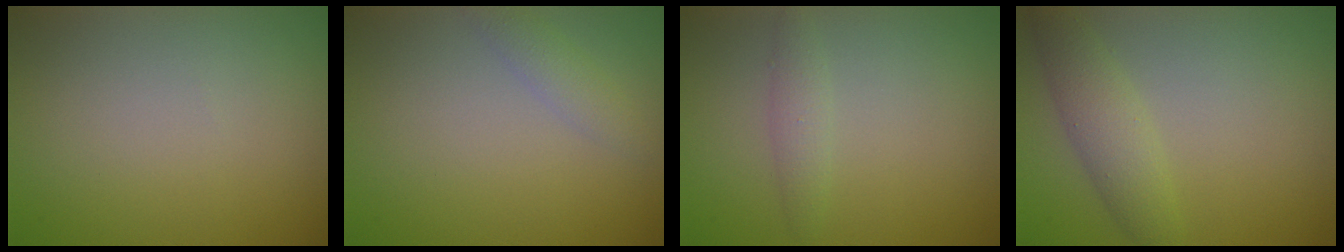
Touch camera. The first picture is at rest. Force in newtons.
{"total": 1.5, "press": 1.5, "slide": 0.0}
{"total": 1.4, "press": 1.4, "slide": 0.0}
{"total": 2.9, "press": 2.9, "slide": 0.2}